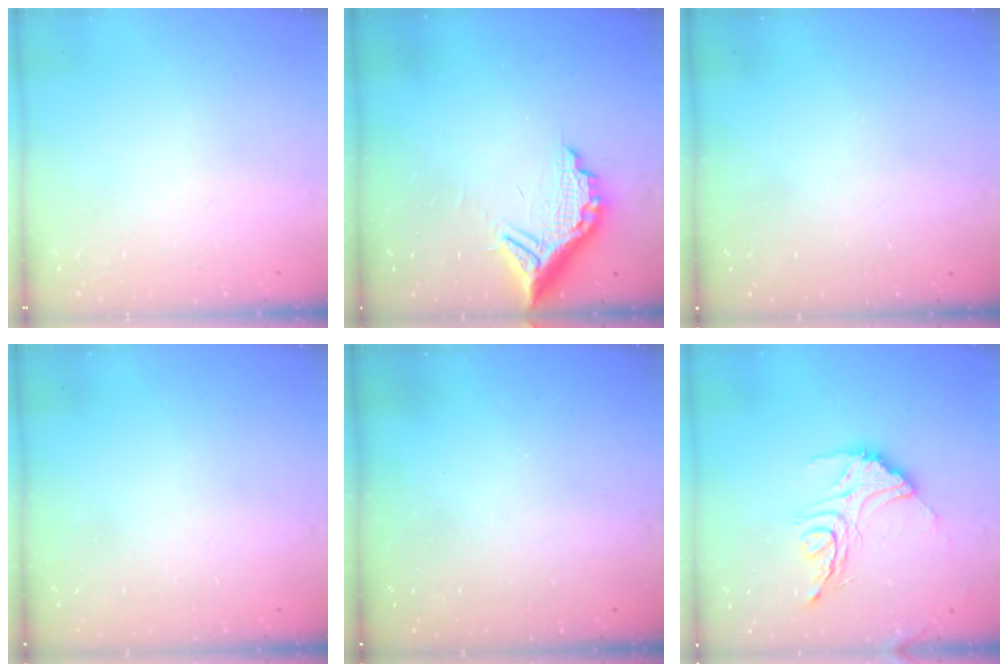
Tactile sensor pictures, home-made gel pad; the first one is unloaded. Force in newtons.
{"total": 11.6, "press": 11.5, "slide": 1.0}
{"total": 3.1, "press": 2.9, "slide": 1.0}
{"total": 3.7, "press": 3.7, "slide": 0.0}
{"total": 3.2, "press": 3.2, "slide": 0.1}
{"total": 15.6, "press": 15.5, "slide": 1.6}